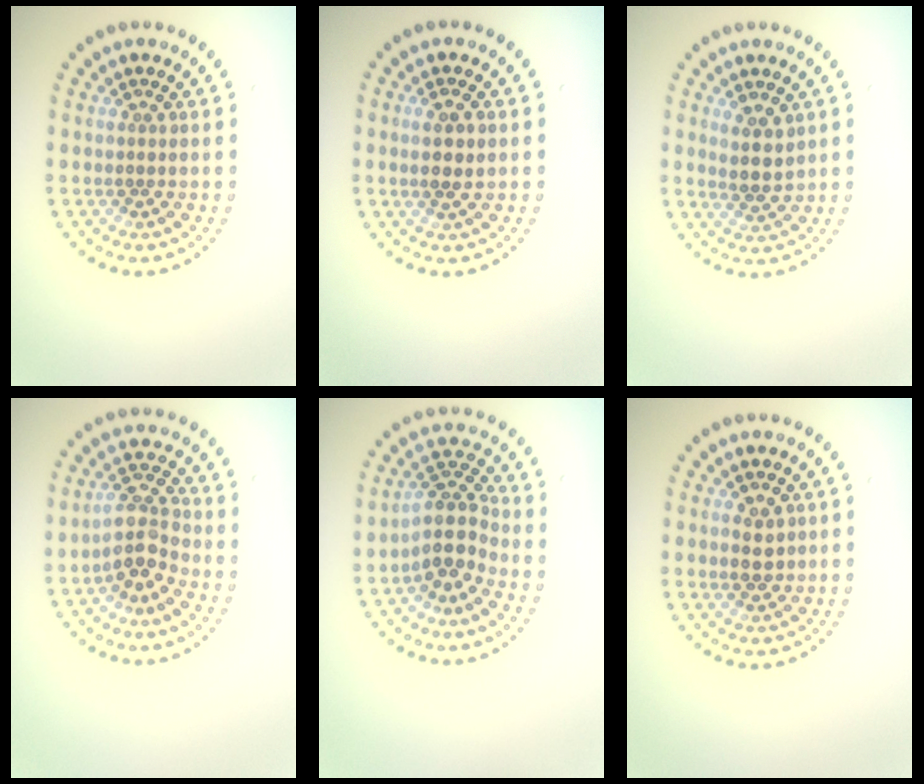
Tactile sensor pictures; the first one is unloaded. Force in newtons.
{"total": 2.0, "press": 1.9, "slide": 0.5}
{"total": 2.5, "press": 2.1, "slide": 1.3}
{"total": 3.4, "press": 2.9, "slide": 1.9}
{"total": 3.8, "press": 2.9, "slide": 2.5}
{"total": 1.8, "press": 1.8, "slide": 0.1}